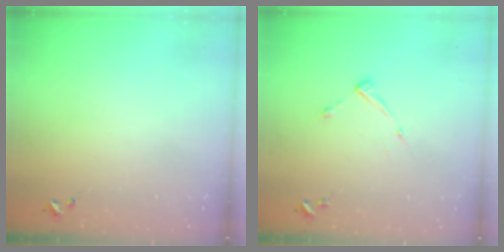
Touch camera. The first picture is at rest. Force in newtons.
{"total": 5.5, "press": 5.5, "slide": 0.7}